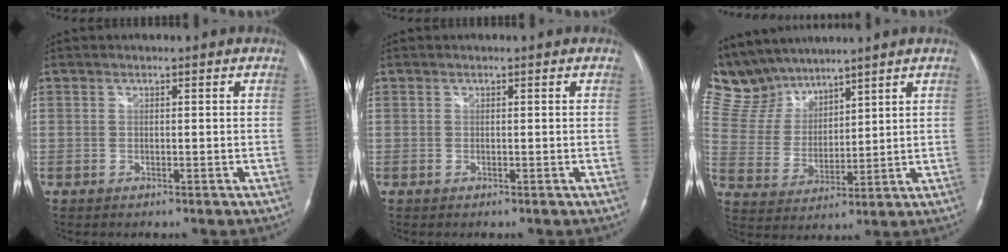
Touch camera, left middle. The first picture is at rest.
{"total": 0.0}
{"total": 10.3, "force": [9.7, 3.2, 1.6], "torque": [-0.055, 0.018, 0.211]}